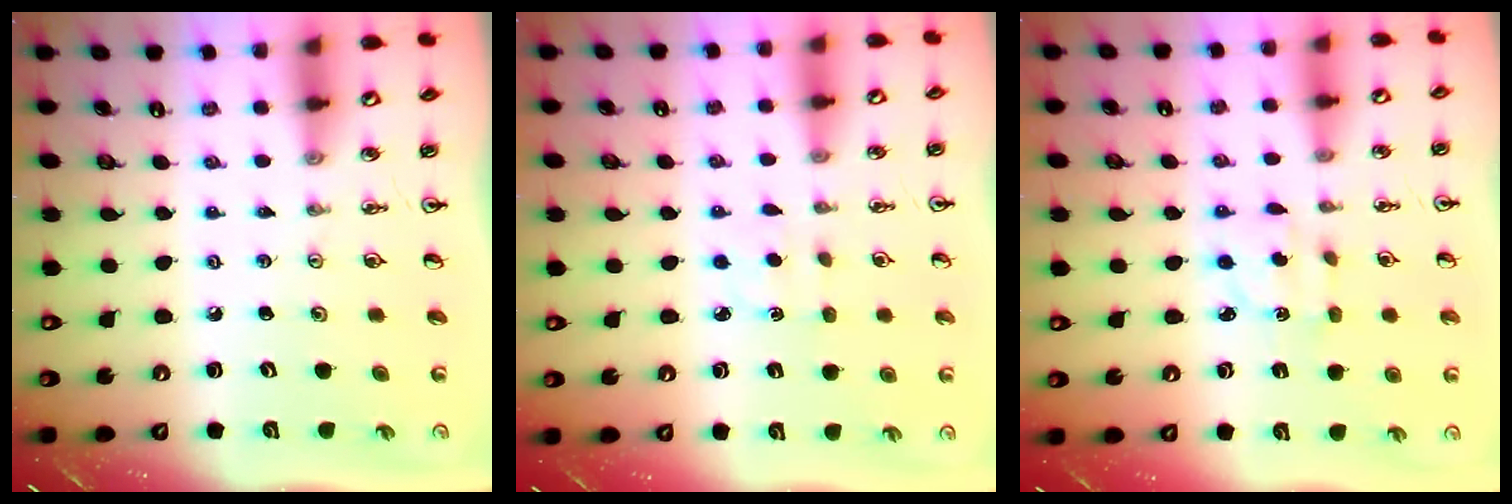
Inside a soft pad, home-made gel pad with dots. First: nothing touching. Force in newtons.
{"total": 2.3, "press": 2.3, "slide": 0.3}
{"total": 3.1, "press": 3.1, "slide": 0.5}